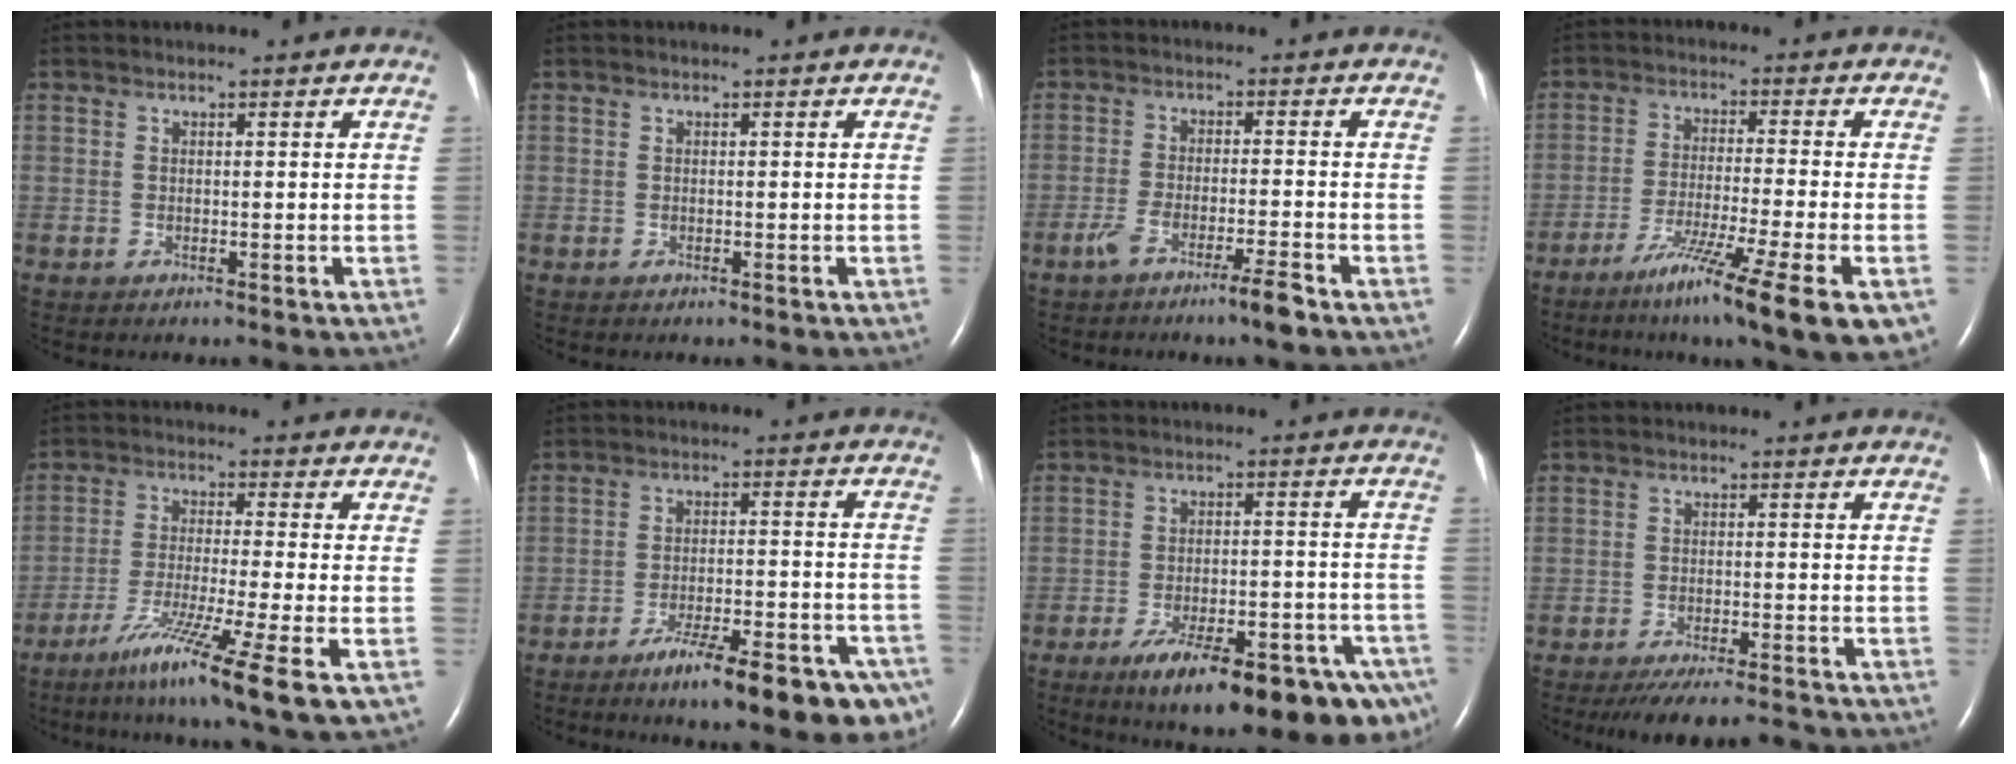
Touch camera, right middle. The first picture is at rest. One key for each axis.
{"total": 0.0}
{"total": 5.1, "fx": -3.6, "fy": -0.3, "fz": 3.6, "tx": -0.073, "ty": -0.005, "tz": -0.068}
{"total": 14.7, "fx": -8.1, "fy": -0.2, "fz": 12.3, "tx": -0.165, "ty": -0.038, "tz": -0.128}
{"total": 12.4, "fx": -6.8, "fy": -1.1, "fz": 10.4, "tx": -0.190, "ty": -0.041, "tz": -0.116}
{"total": 15.1, "fx": -10.2, "fy": 2.9, "fz": 10.8, "tx": -0.096, "ty": 0.009, "tz": -0.147}
{"total": 20.0, "fx": -12.9, "fy": 5.0, "fz": 14.5, "tx": -0.140, "ty": 0.009, "tz": -0.178}
{"total": 8.0, "fx": -7.4, "fy": 0.4, "fz": 2.9, "tx": -0.042, "ty": -0.010, "tz": -0.111}